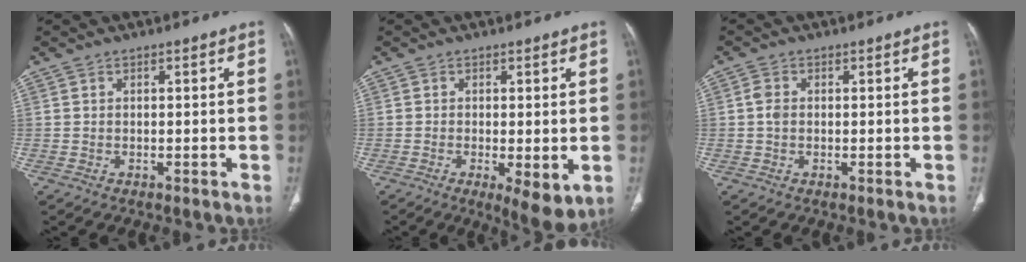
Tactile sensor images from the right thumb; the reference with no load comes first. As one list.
[{"total": 6.7, "force": [-1.7, 2.2, 6.1], "torque": [-0.096, -0.021, -0.024]}, {"total": 2.0, "force": [0.0, 1.4, 1.4], "torque": [-0.031, 0.001, -0.004]}]